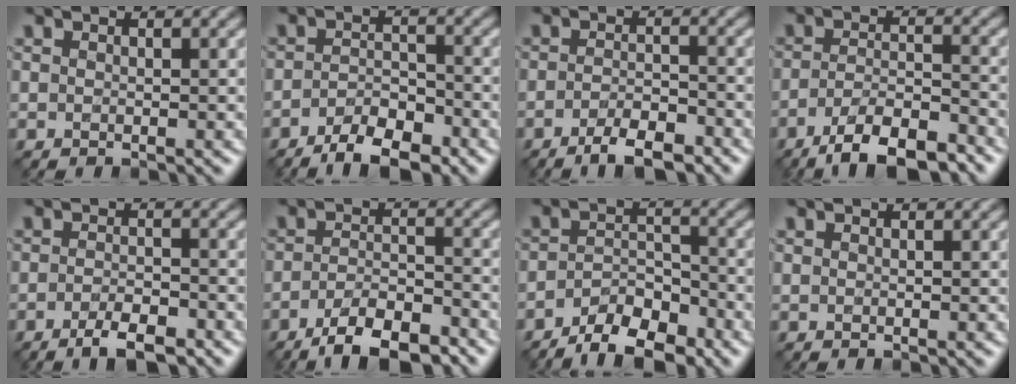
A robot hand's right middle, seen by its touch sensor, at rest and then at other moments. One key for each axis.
{"total": 4.9, "fx": -3.6, "fy": 1.5, "fz": 2.9, "tx": -0.048, "ty": 0.002, "tz": -0.063}
{"total": 4.0, "fx": -2.9, "fy": 1.1, "fz": 2.5, "tx": -0.045, "ty": 0.003, "tz": -0.049}
{"total": 7.6, "fx": -5.6, "fy": 2.1, "fz": 4.7, "tx": -0.078, "ty": -0.001, "tz": -0.096}
{"total": 3.6, "fx": -2.4, "fy": 1.0, "fz": 2.4, "tx": -0.045, "ty": 0.002, "tz": -0.041}
{"total": 6.7, "fx": -4.9, "fy": 2.0, "fz": 4.1, "tx": -0.069, "ty": -0.001, "tz": -0.085}
{"total": 5.6, "fx": -4.4, "fy": 1.9, "fz": 3.0, "tx": -0.045, "ty": 0.005, "tz": -0.075}
{"total": 0.0}